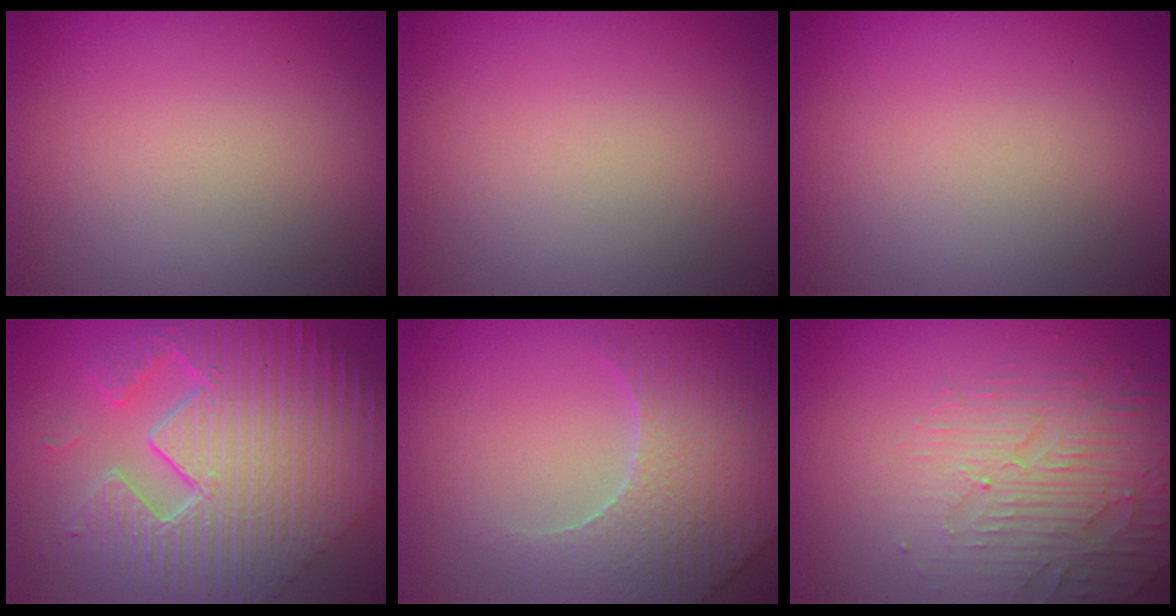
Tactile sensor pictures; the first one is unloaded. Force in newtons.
{"total": 0.0}
{"total": 0.0}
{"total": 12.5, "press": 8.0, "slide": 9.6}
{"total": 5.1, "press": 4.9, "slide": 1.6}
{"total": 4.7, "press": 3.4, "slide": 3.3}